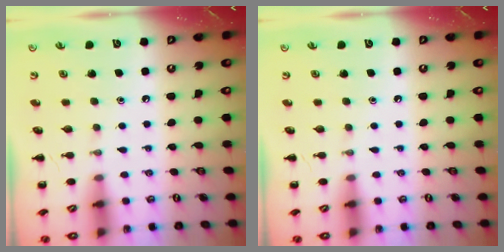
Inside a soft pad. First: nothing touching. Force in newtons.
{"total": 0.0}